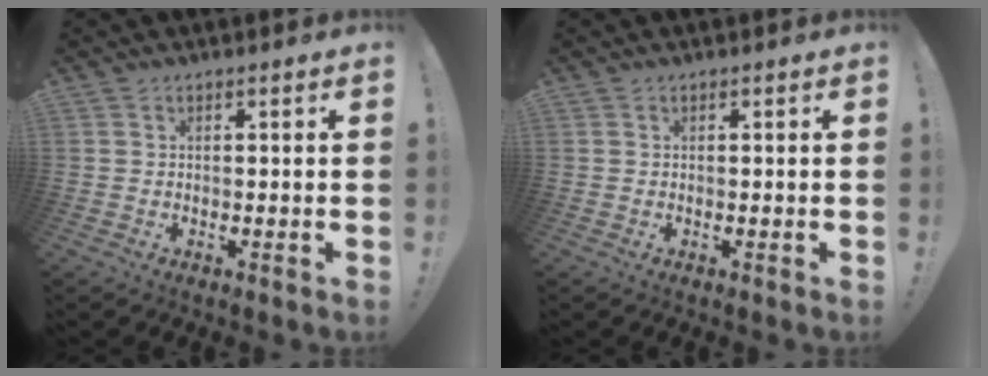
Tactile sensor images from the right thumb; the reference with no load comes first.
{"total": 0.0}